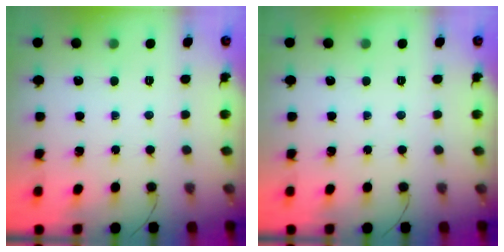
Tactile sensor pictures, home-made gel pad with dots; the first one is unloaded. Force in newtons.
{"total": 0.0}